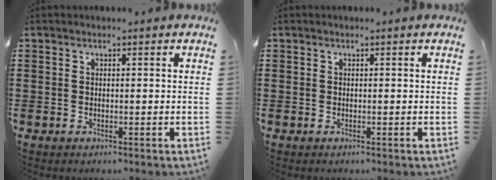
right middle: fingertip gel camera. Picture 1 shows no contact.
{"total": 0.0}